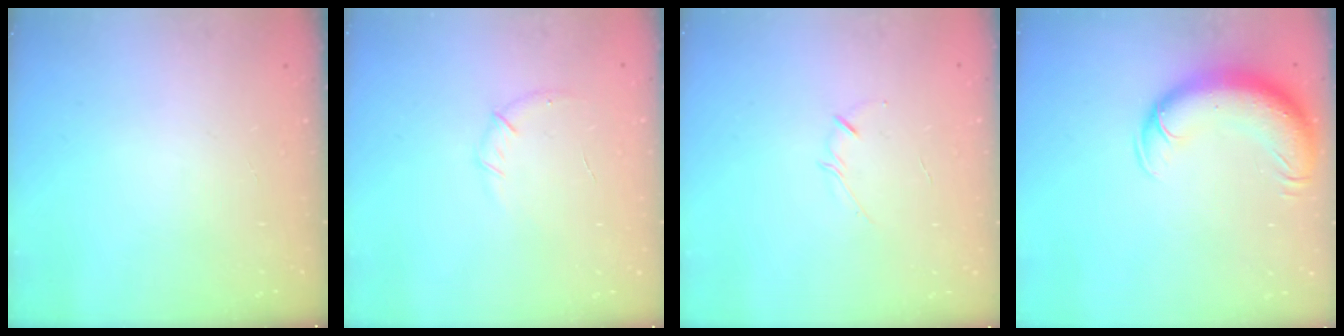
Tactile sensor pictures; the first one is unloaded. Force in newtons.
{"total": 6.8, "press": 6.6, "slide": 1.9}
{"total": 2.9, "press": 2.8, "slide": 0.6}
{"total": 15.2, "press": 14.8, "slide": 3.6}